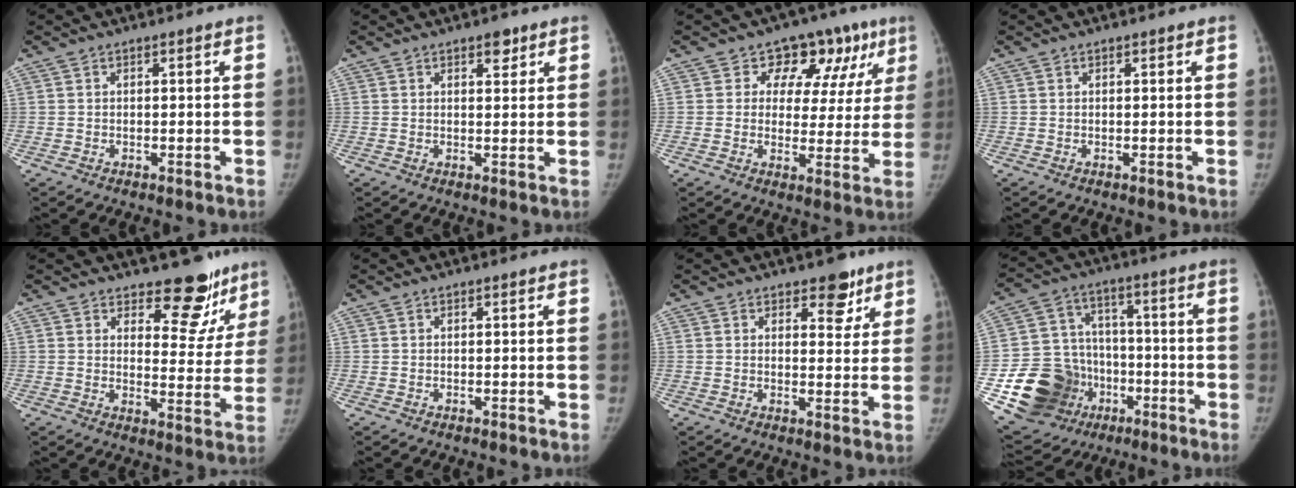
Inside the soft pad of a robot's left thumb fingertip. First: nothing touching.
{"total": 2.7, "force": [1.7, 1.3, 1.6], "torque": [-0.008, -0.007, 0.023]}
{"total": 13.0, "force": [7.2, 9.1, 5.8], "torque": [-0.006, -0.015, 0.080]}
{"total": 0.0}
{"total": 10.7, "force": [8.8, 5.0, 3.5], "torque": [0.003, -0.076, 0.108]}
{"total": 0.0}
{"total": 5.4, "force": [3.5, 2.9, 2.8], "torque": [-0.003, -0.019, 0.045]}
{"total": 19.9, "force": [-6.7, 16.8, 8.2], "torque": [-0.131, 0.069, -0.098]}